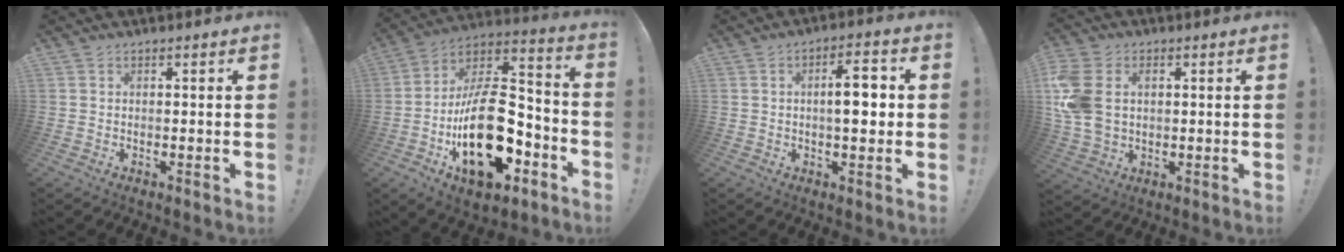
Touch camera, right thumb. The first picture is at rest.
{"total": 26.8, "force": [-8.3, 14.3, 21.0], "torque": [-0.379, 0.054, -0.126]}
{"total": 8.3, "force": [0.2, 3.1, 7.7], "torque": [-0.106, 0.004, -0.005]}
{"total": 11.9, "force": [2.2, 8.6, 8.0], "torque": [-0.161, -0.009, 0.040]}